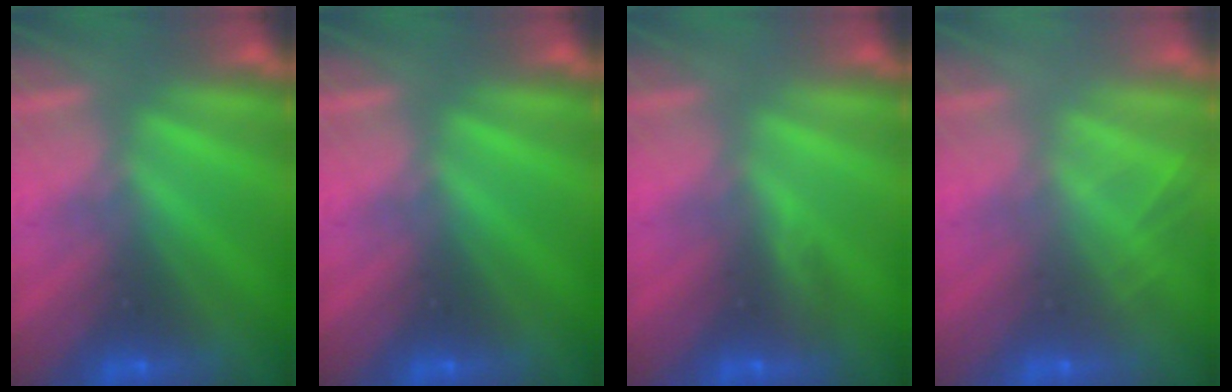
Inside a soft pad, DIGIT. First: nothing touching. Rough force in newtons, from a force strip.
{"total": 0.0}
{"total": 3.0}
{"total": 2.0}